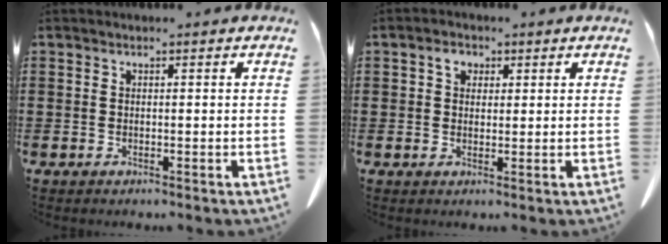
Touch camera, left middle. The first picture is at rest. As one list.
[{"total": 2.5, "force": [1.1, 1.7, 1.5], "torque": [-0.026, 0.007, 0.017]}]